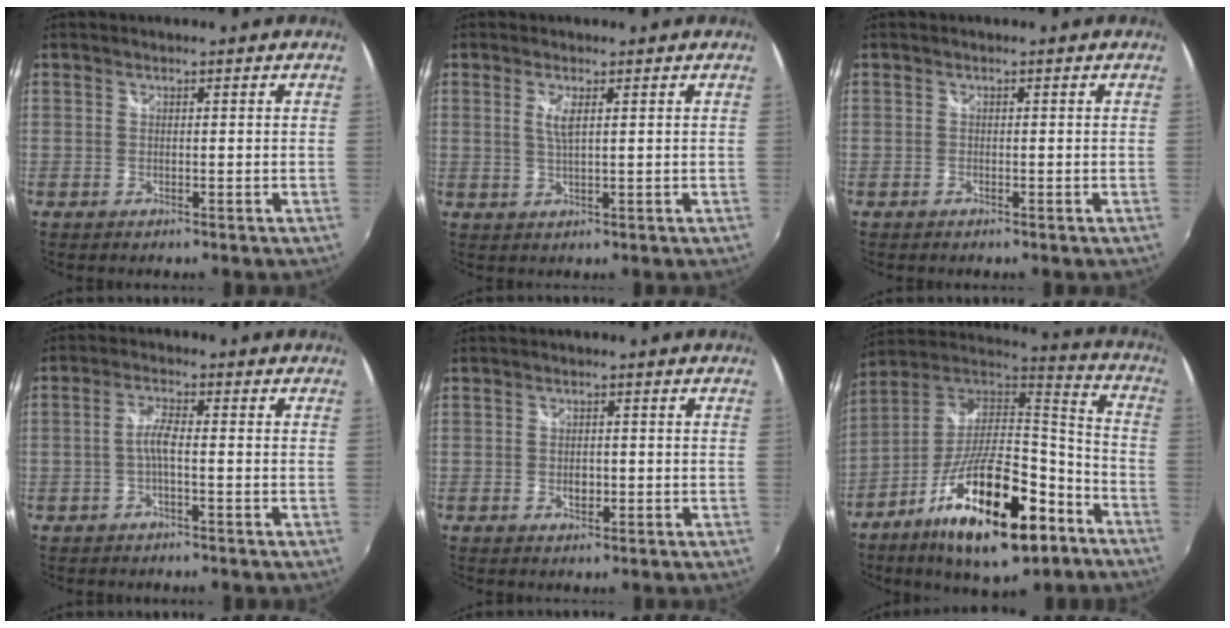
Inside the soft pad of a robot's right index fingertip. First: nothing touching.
{"total": 2.7, "force": [1.0, 0.3, 2.5], "torque": [-0.048, 0.001, 0.019]}
{"total": 0.5, "force": [-0.4, 0.3, 0.1], "torque": [-0.004, -0.003, -0.010]}
{"total": 2.9, "force": [-0.9, 0.2, 2.8], "torque": [-0.061, 0.010, -0.016]}
{"total": 1.8, "force": [-0.5, 1.3, 1.2], "torque": [-0.019, 0.001, -0.007]}
{"total": 25.8, "force": [-13.1, 9.4, 20.2], "torque": [-0.350, -0.014, -0.212]}